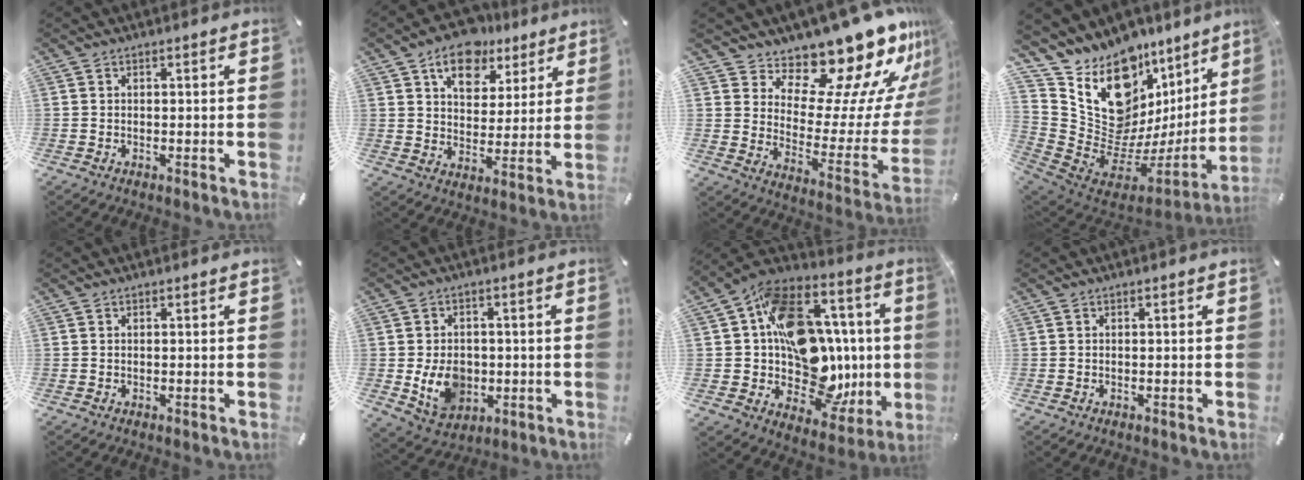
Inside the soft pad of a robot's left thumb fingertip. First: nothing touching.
{"total": 11.5, "force": [7.5, 7.6, 4.3], "torque": [-0.060, -0.047, 0.133]}
{"total": 20.5, "force": [17.4, 7.0, 8.3], "torque": [-0.114, -0.155, 0.287]}
{"total": 16.2, "force": [8.6, 11.6, 7.2], "torque": [-0.127, -0.119, 0.168]}
{"total": 0.0}
{"total": 9.8, "force": [-1.2, 8.1, 5.5], "torque": [-0.098, 0.005, -0.020]}
{"total": 21.8, "force": [0.6, 15.9, 15.0], "torque": [-0.233, -0.036, 0.029]}
{"total": 0.0}